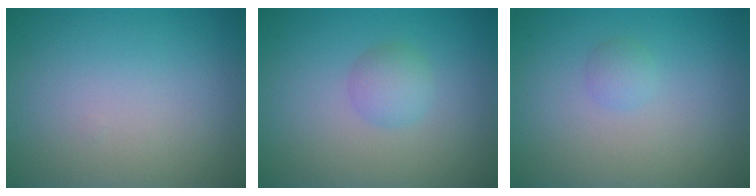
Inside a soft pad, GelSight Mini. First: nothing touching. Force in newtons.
{"total": 1.8, "press": 1.8, "slide": 0.0}
{"total": 1.0, "press": 1.0, "slide": 0.0}